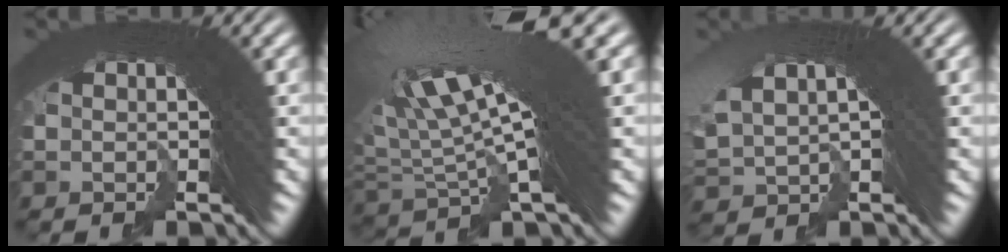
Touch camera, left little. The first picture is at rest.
{"total": 8.4, "force": [4.3, 2.1, 6.9], "torque": [-0.130, 0.026, 0.075]}
{"total": 2.5, "force": [2.3, 0.9, 0.0], "torque": [0.007, 0.011, 0.042]}